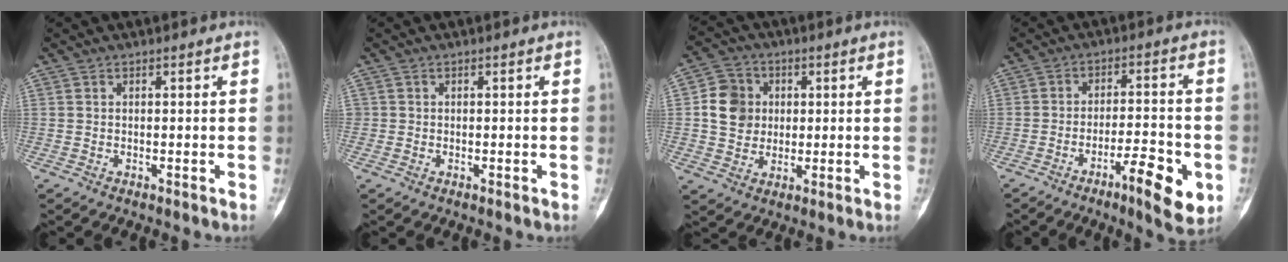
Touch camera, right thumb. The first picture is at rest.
{"total": 0.6, "force": [-0.1, 0.6, 0.0], "torque": [0.004, 0.005, -0.003]}
{"total": 8.8, "force": [1.1, 7.8, 3.9], "torque": [-0.042, 0.002, 0.016]}
{"total": 10.7, "force": [-4.6, 2.7, 9.2], "torque": [-0.133, 0.021, -0.068]}